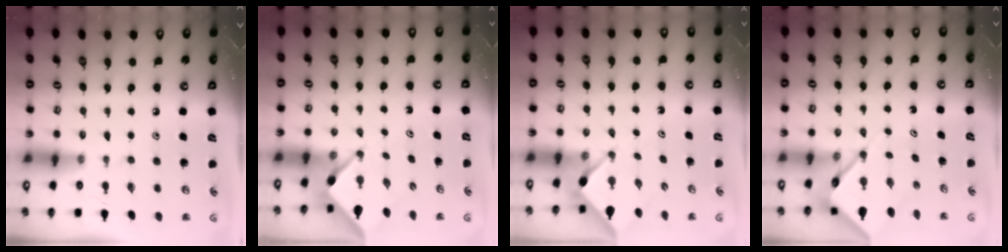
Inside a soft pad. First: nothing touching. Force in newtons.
{"total": 3.1, "press": 3.0, "slide": 0.3}
{"total": 3.0, "press": 2.9, "slide": 0.4}
{"total": 5.9, "press": 5.9, "slide": 0.6}